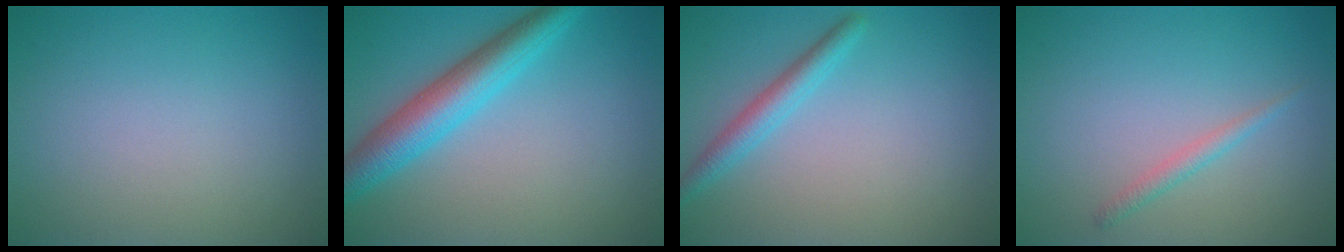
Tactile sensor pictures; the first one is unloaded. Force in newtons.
{"total": 5.5, "press": 5.5, "slide": 0.1}
{"total": 2.3, "press": 2.3, "slide": 0.1}
{"total": 1.2, "press": 1.2, "slide": 0.0}